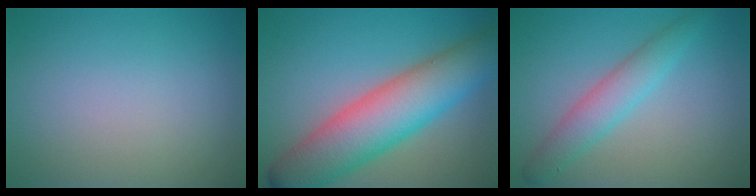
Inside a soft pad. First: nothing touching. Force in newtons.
{"total": 9.9, "press": 9.9, "slide": 0.2}
{"total": 2.6, "press": 2.6, "slide": 0.0}